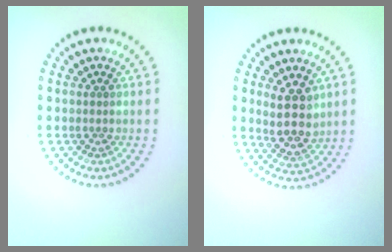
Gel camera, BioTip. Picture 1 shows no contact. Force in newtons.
{"total": 3.7, "press": 3.4, "slide": 1.4}